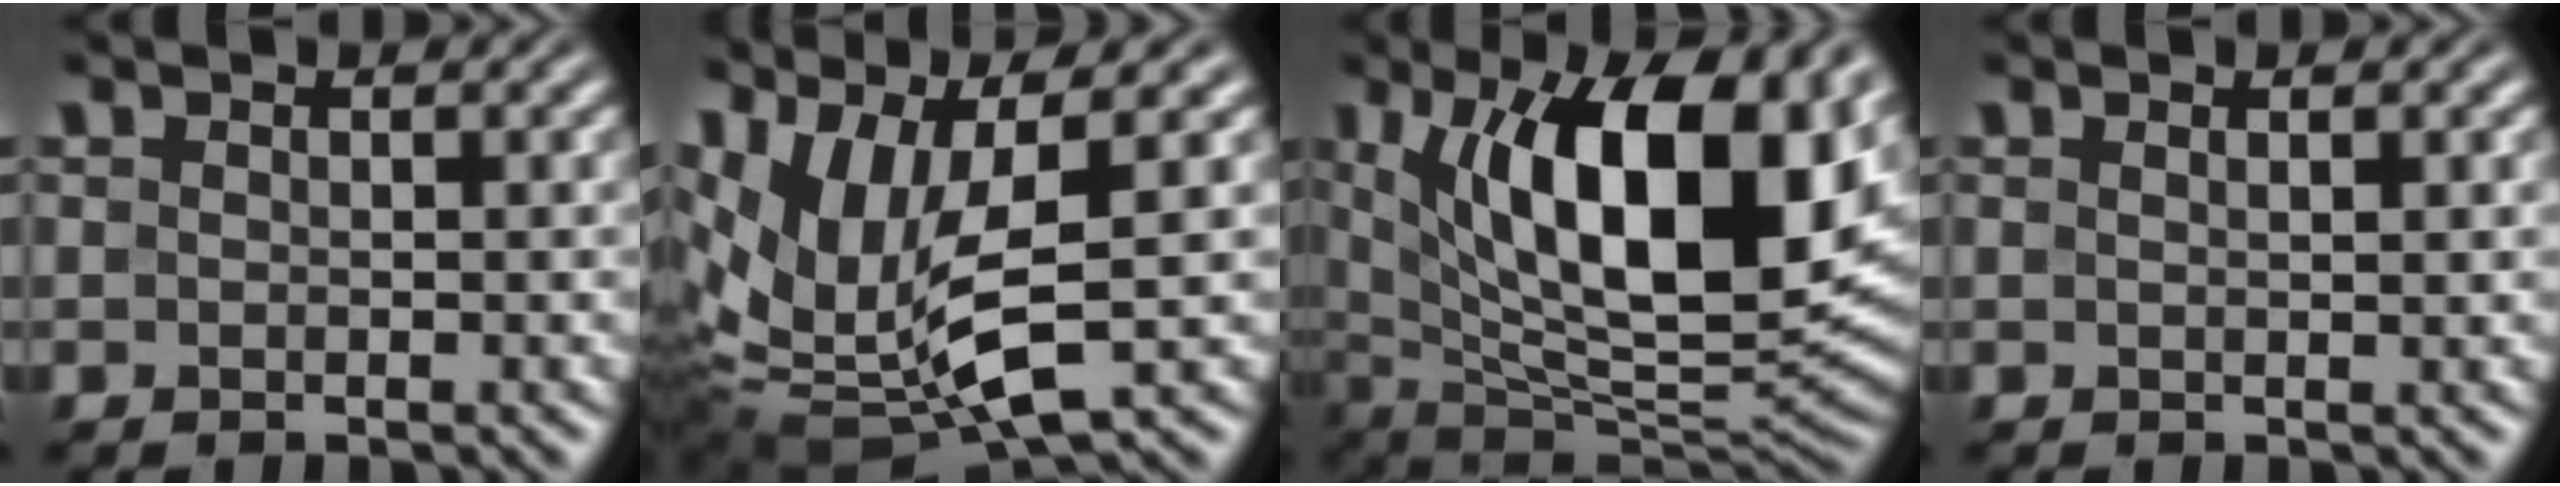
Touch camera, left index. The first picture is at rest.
{"total": 11.4, "force": [1.5, 5.2, 10.0], "torque": [-0.234, -0.019, 0.043]}
{"total": 15.9, "force": [5.0, 6.6, 13.6], "torque": [-0.200, -0.006, 0.081]}
{"total": 1.4, "force": [0.7, 0.3, 1.1], "torque": [-0.013, 0.002, 0.006]}